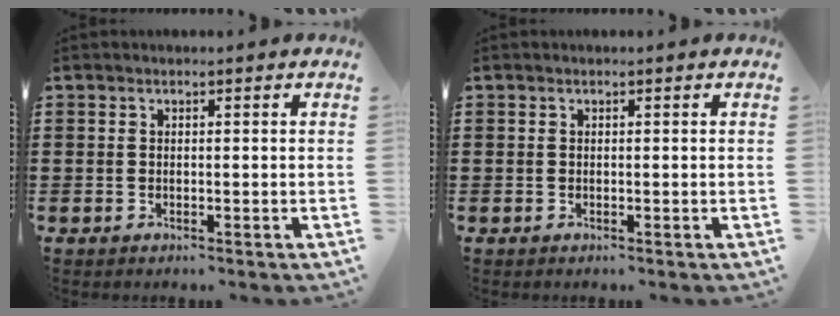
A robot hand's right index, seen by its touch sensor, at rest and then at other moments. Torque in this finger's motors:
{"motor_torque": [0.00, 0.00, 0.00, 0.00]}